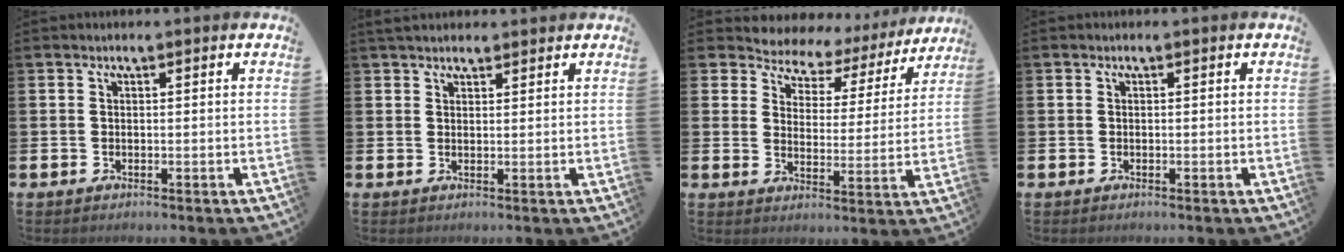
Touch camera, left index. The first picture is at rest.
{"total": 2.6, "force": [2.4, 0.9, 0.5], "torque": [-0.006, -0.004, 0.042]}
{"total": 5.0, "force": [4.4, 2.4, 0.5], "torque": [-0.041, -0.036, 0.069]}
{"total": 0.0}